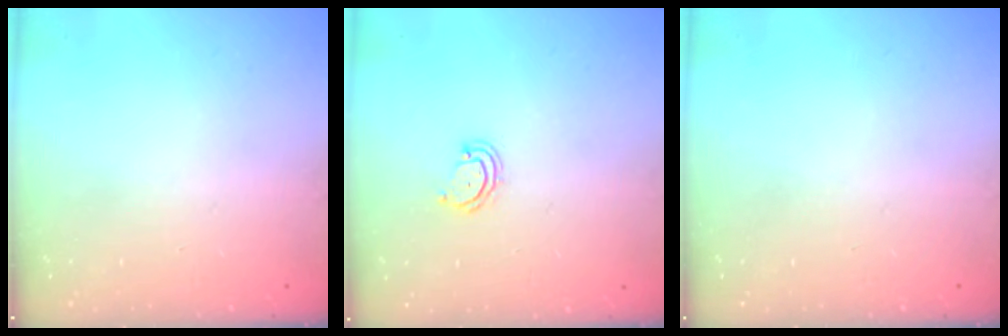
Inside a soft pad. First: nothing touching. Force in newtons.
{"total": 3.9, "press": 3.9, "slide": 0.4}
{"total": 0.0}